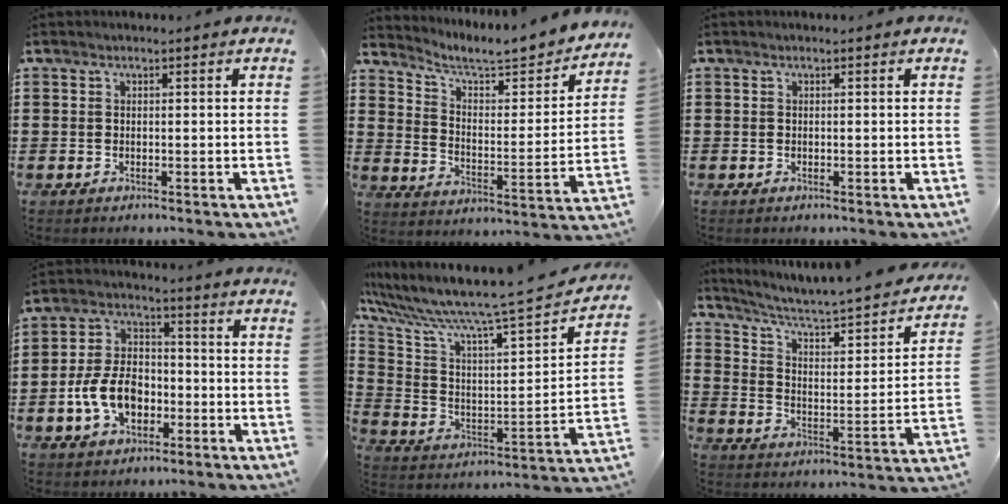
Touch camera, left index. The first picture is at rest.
{"total": 5.5, "force": [4.9, 0.6, 2.4], "torque": [-0.072, -0.040, 0.078]}
{"total": 0.0}
{"total": 9.3, "force": [-3.0, 6.1, 6.4], "torque": [-0.151, 0.009, -0.061]}
{"total": 8.5, "force": [7.2, -0.1, 4.4], "torque": [-0.120, -0.068, 0.108]}
{"total": 3.5, "force": [2.7, 0.8, 2.1], "torque": [-0.061, -0.036, 0.031]}